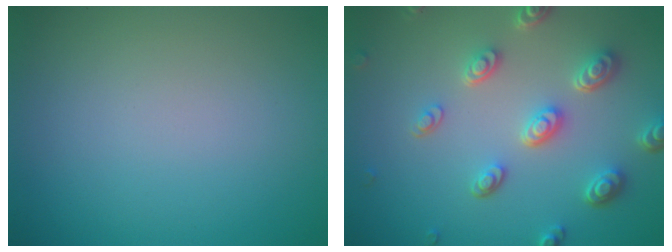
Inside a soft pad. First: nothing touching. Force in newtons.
{"total": 5.1, "press": 3.8, "slide": 3.3}